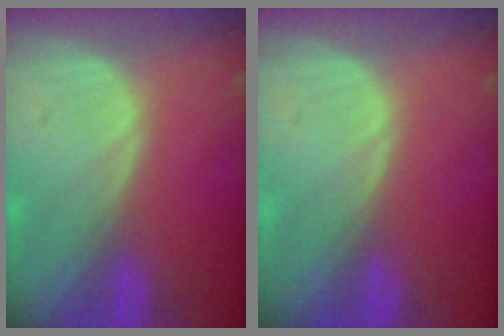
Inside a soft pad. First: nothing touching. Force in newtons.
{"total": 0.0}